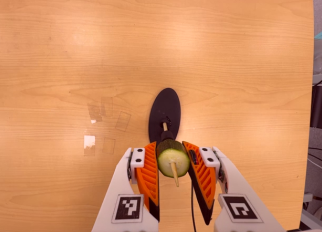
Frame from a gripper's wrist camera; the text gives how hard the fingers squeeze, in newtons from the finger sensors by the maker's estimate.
{"total": 9.7, "left": 9.0, "right": 10.4}